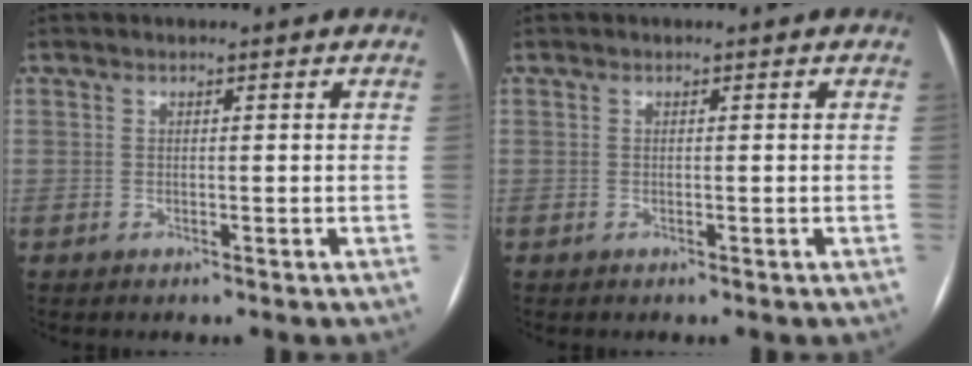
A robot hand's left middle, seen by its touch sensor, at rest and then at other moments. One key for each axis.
{"total": 0.0}